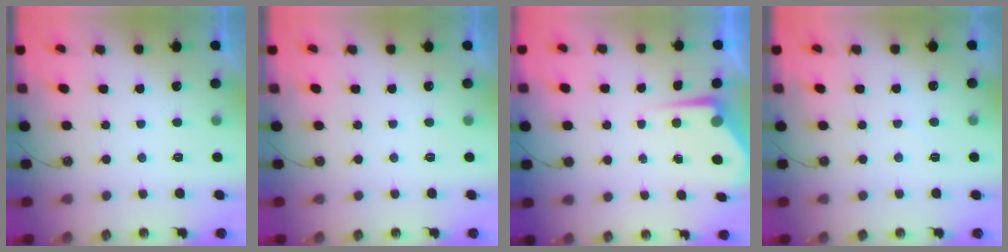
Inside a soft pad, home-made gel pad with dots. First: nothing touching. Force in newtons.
{"total": 0.0}
{"total": 4.9, "press": 4.9, "slide": 0.2}
{"total": 3.8, "press": 3.7, "slide": 0.6}